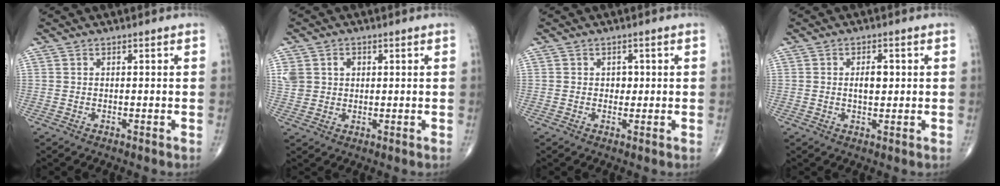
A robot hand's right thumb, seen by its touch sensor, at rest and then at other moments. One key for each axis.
{"total": 6.7, "fx": 1.9, "fy": 5.7, "fz": 3.1, "tx": -0.062, "ty": 0.006, "tz": 0.043}
{"total": 1.6, "fx": 0.2, "fy": 1.3, "fz": 0.8, "tx": 0.002, "ty": 0.003, "tz": 0.001}
{"total": 3.4, "fx": 0.4, "fy": 1.8, "fz": 2.9, "tx": -0.041, "ty": -0.001, "tz": 0.006}